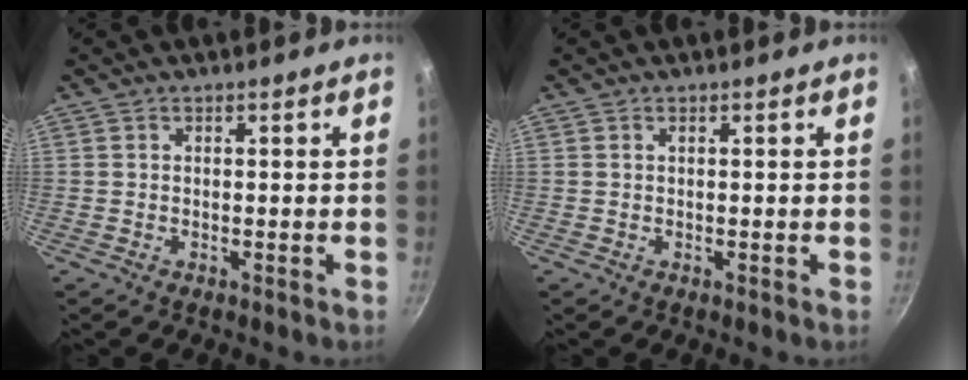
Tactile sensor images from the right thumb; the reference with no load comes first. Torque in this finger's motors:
{"motor_torque": [-0.29, -0.04, 0.55, 0.09, -0.02]}